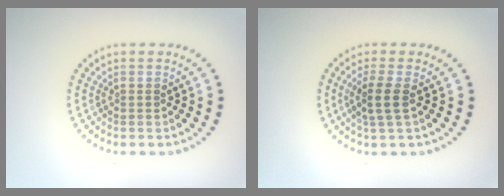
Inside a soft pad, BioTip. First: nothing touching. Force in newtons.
{"total": 2.2, "press": 1.9, "slide": 1.2}